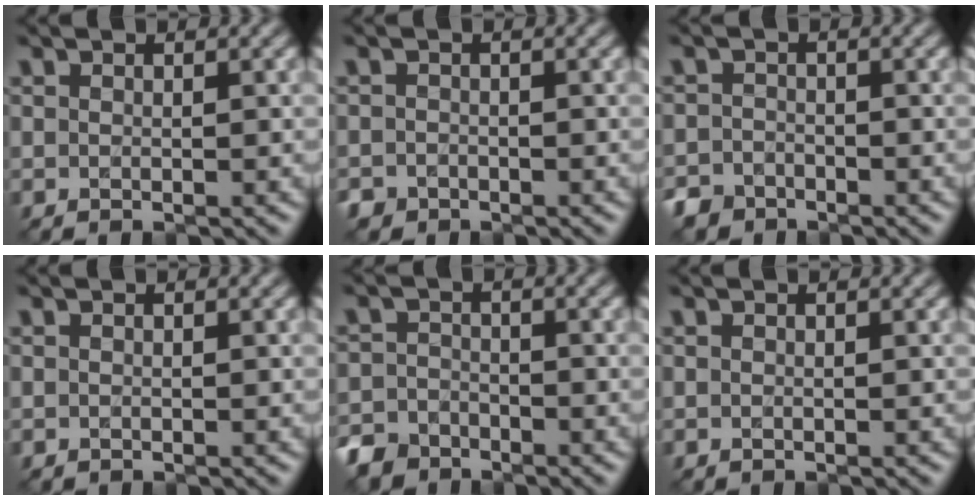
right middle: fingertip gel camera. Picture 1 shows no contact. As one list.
[{"total": 1.2, "force": [-0.8, 0.9, 0.0], "torque": [0.002, -0.008, -0.014]}, {"total": 2.3, "force": [-1.9, 1.3, -0.2], "torque": [0.003, -0.004, -0.042]}, {"total": 0.0}, {"total": 3.1, "force": [-2.7, 1.7, -0.1], "torque": [-0.002, -0.004, -0.058]}, {"total": 0.0}]